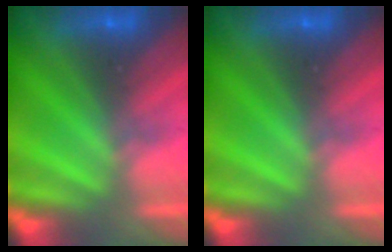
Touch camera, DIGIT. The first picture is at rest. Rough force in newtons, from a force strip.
{"total": 0.0}